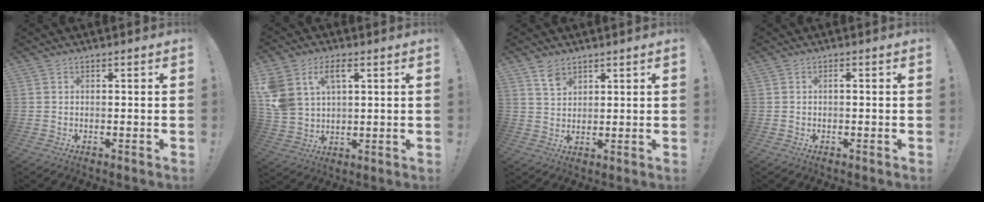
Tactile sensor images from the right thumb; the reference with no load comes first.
{"total": 10.3, "force": [4.8, 6.7, 6.2], "torque": [-0.132, -0.009, 0.092]}
{"total": 5.1, "force": [3.5, 3.0, 2.1], "torque": [-0.030, -0.017, 0.065]}
{"total": 0.6, "force": [0.0, 0.0, 0.6], "torque": [-0.012, 0.002, -0.002]}